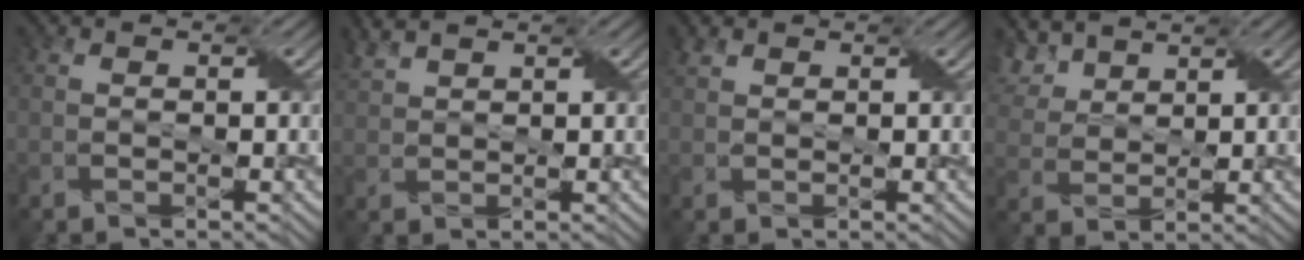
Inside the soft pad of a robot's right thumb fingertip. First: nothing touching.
{"total": 2.8, "force": [2.5, 0.5, 1.2], "torque": [-0.039, 0.011, 0.058]}
{"total": 1.5, "force": [1.2, 0.7, 0.5], "torque": [-0.017, 0.008, 0.028]}
{"total": 5.0, "force": [3.8, 2.5, 2.2], "torque": [-0.069, 0.008, 0.086]}